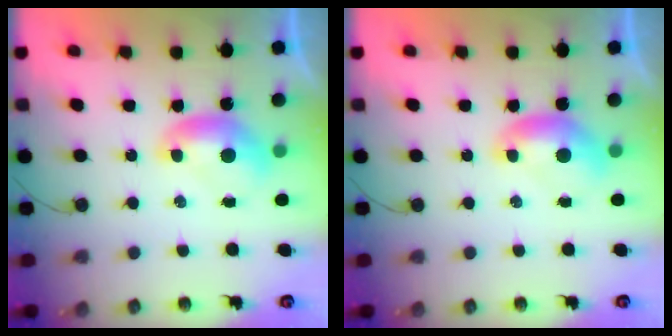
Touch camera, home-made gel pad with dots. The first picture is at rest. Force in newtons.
{"total": 0.0}